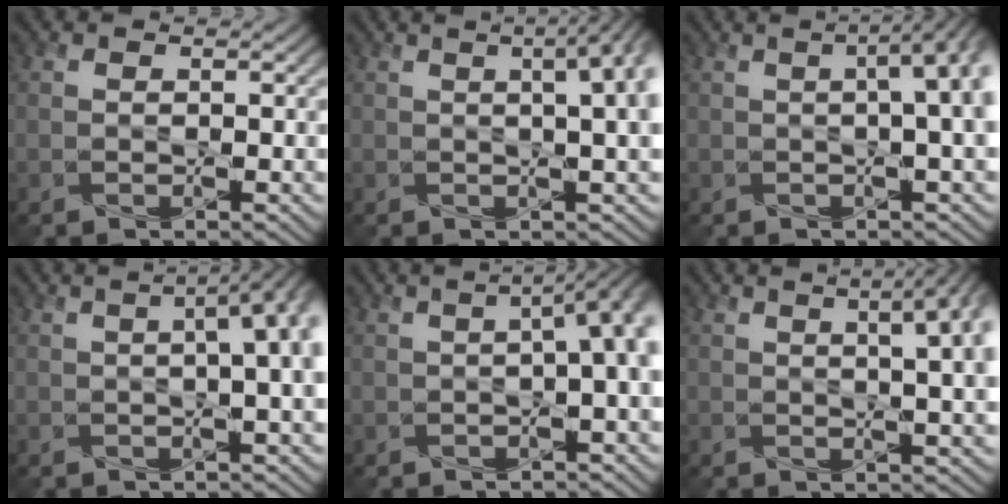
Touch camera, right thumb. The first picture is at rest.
{"total": 7.5, "force": [1.3, 2.1, 7.0], "torque": [-0.079, 0.023, 0.009]}
{"total": 8.3, "force": [0.5, 2.4, 7.9], "torque": [-0.102, 0.014, -0.004]}
{"total": 8.0, "force": [0.3, 2.5, 7.6], "torque": [-0.105, 0.012, -0.004]}
{"total": 8.5, "force": [-0.5, 3.0, 8.0], "torque": [-0.106, 0.003, -0.015]}
{"total": 8.1, "force": [2.1, 2.6, 7.4], "torque": [-0.082, 0.028, 0.015]}